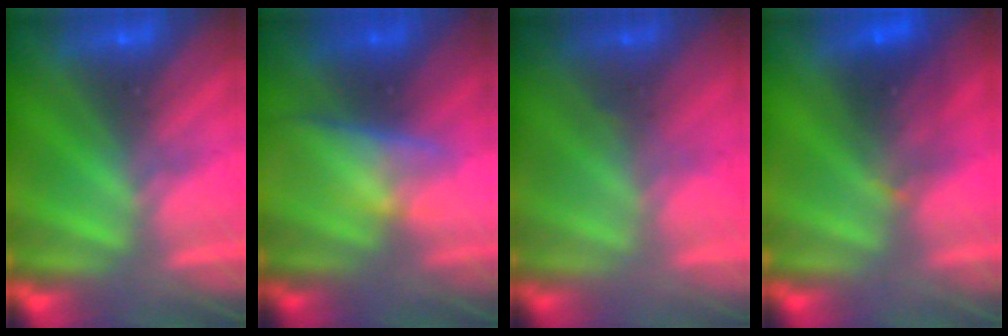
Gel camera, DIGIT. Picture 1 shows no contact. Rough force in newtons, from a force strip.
{"total": 3.0}
{"total": 1.1}
{"total": 9.6}